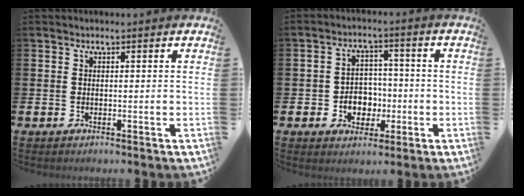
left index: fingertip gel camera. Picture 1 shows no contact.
{"total": 4.4, "force": [-1.1, 3.9, 1.6], "torque": [-0.024, -0.003, -0.030]}